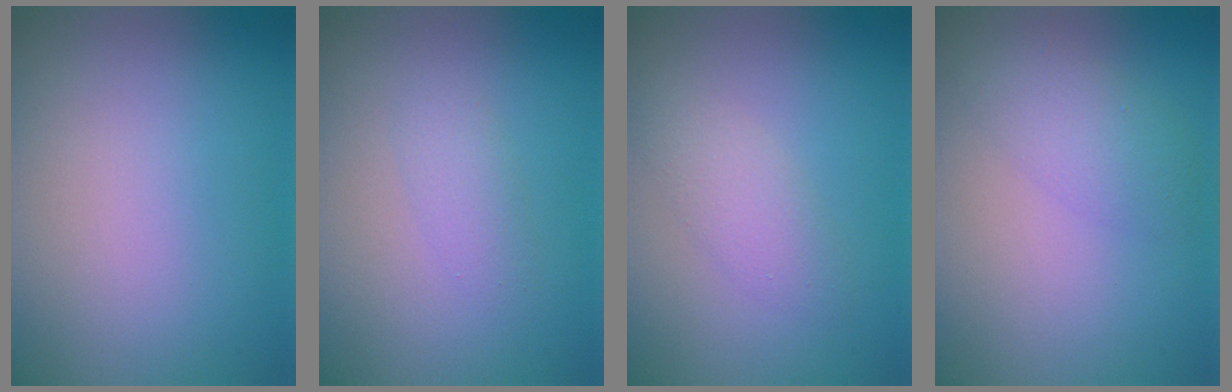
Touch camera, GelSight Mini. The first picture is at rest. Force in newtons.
{"total": 1.5, "press": 1.5, "slide": 0.1}
{"total": 2.2, "press": 2.2, "slide": 0.0}
{"total": 2.7, "press": 2.7, "slide": 0.2}